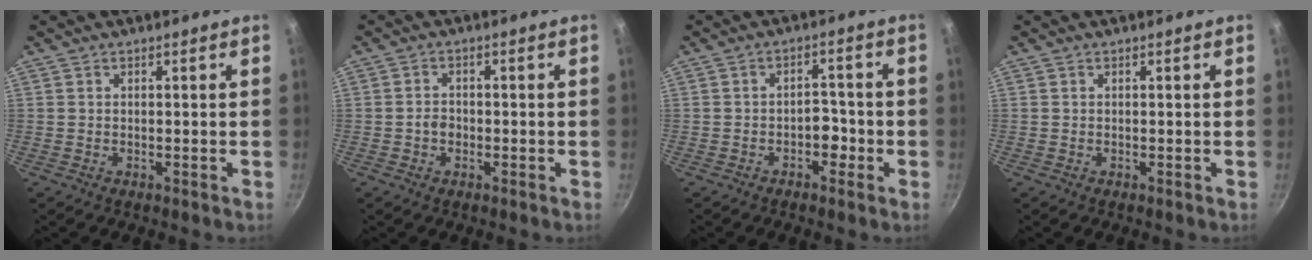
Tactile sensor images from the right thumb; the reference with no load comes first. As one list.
[{"total": 2.3, "force": [-0.7, 1.8, 1.3], "torque": [-0.014, 0.012, -0.013]}, {"total": 3.4, "force": [-1.6, 2.2, 2.1], "torque": [-0.004, 0.022, -0.026]}, {"total": 0.0}]